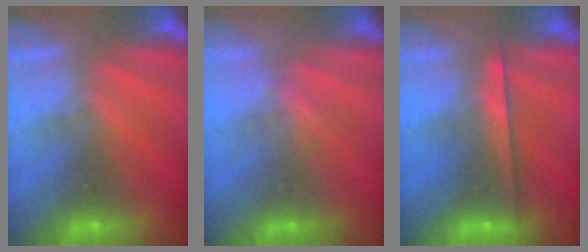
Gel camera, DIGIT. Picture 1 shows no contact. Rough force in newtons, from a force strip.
{"total": 2.1}
{"total": 2.4}